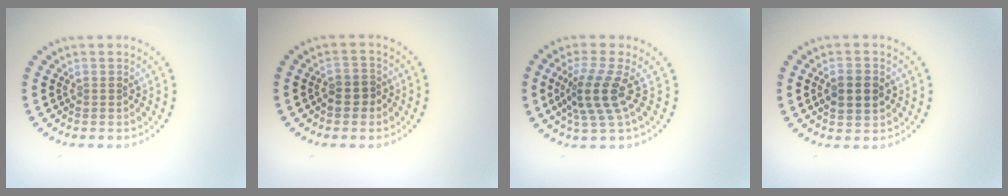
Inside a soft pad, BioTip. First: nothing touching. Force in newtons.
{"total": 2.0, "press": 1.8, "slide": 0.8}
{"total": 3.8, "press": 2.9, "slide": 2.5}
{"total": 2.9, "press": 2.9, "slide": 0.2}